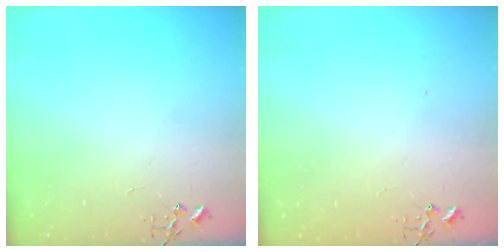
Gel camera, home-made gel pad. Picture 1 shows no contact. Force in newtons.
{"total": 1.1, "press": 1.1, "slide": 0.1}